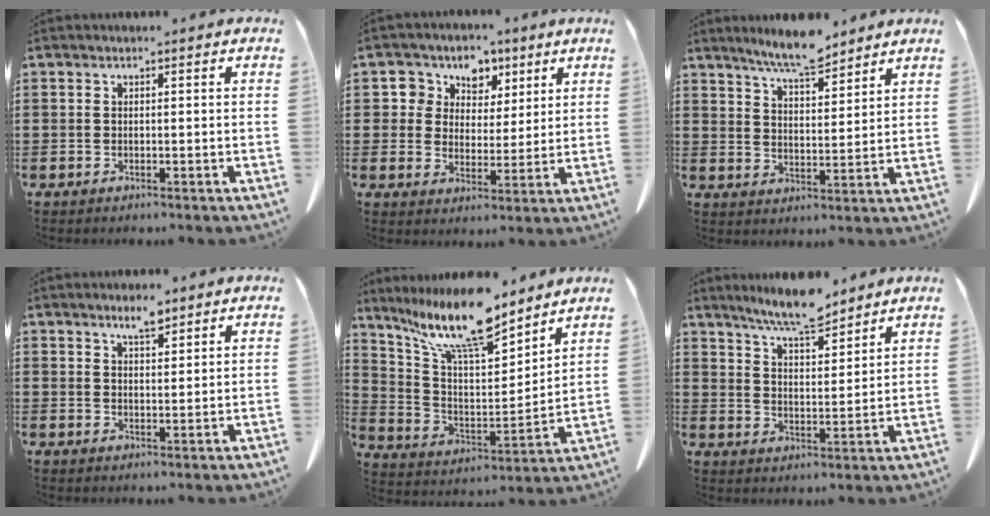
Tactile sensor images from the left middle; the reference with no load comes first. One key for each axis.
{"total": 5.7, "fx": 3.1, "fy": 4.8, "fz": 0.6, "tx": -0.051, "ty": -0.001, "tz": 0.053}
{"total": 7.0, "fx": 6.4, "fy": 0.8, "fz": 2.7, "tx": -0.070, "ty": -0.024, "tz": 0.118}
{"total": 3.5, "fx": 2.9, "fy": 0.8, "fz": 1.8, "tx": -0.033, "ty": -0.006, "tz": 0.052}
{"total": 13.2, "fx": 10.3, "fy": 3.1, "fz": 7.6, "tx": -0.166, "ty": -0.054, "tz": 0.178}
{"total": 7.8, "fx": 6.9, "fy": 0.9, "fz": 3.3, "tx": -0.086, "ty": -0.028, "tz": 0.127}